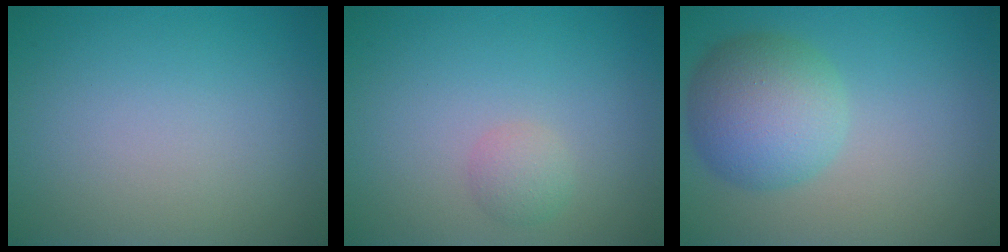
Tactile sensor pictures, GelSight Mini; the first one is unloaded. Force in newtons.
{"total": 1.4, "press": 1.4, "slide": 0.1}
{"total": 6.1, "press": 6.1, "slide": 0.3}